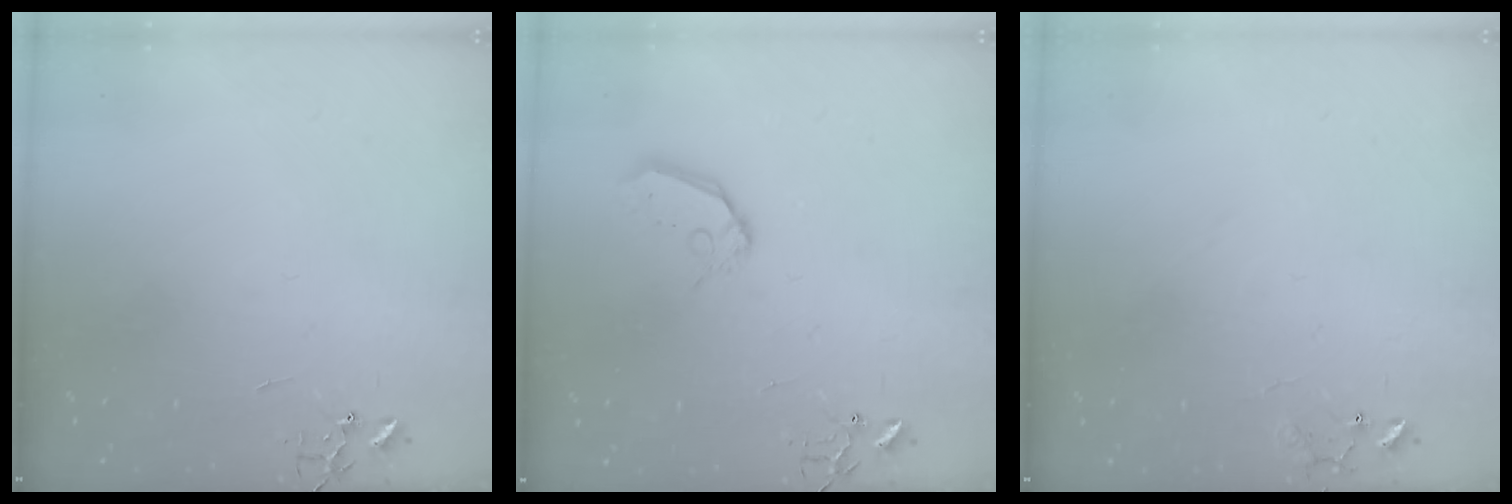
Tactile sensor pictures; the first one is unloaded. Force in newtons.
{"total": 8.6, "press": 8.6, "slide": 0.7}
{"total": 8.6, "press": 8.6, "slide": 0.5}